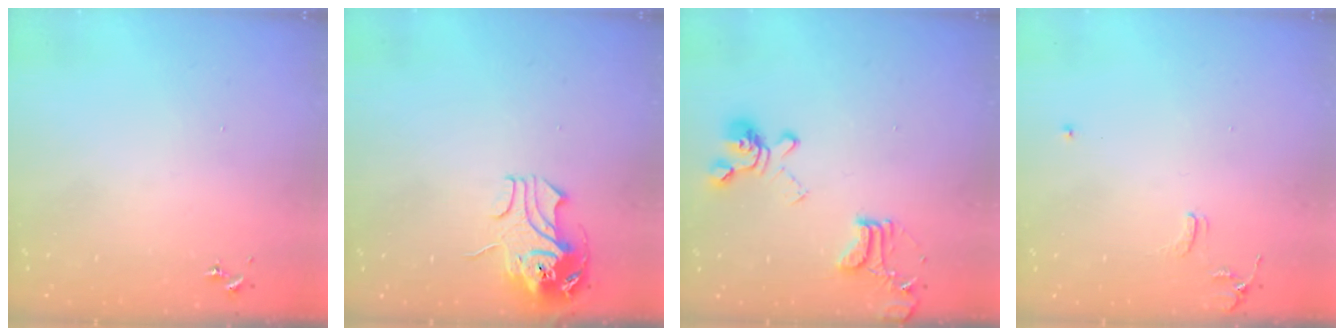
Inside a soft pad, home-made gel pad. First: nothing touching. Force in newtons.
{"total": 11.0, "press": 10.9, "slide": 1.5}
{"total": 17.3, "press": 17.2, "slide": 1.8}
{"total": 6.4, "press": 6.3, "slide": 0.8}